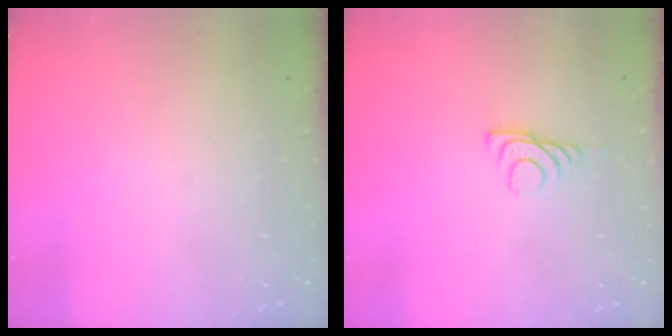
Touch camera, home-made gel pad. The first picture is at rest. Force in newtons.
{"total": 6.3, "press": 6.3, "slide": 0.9}